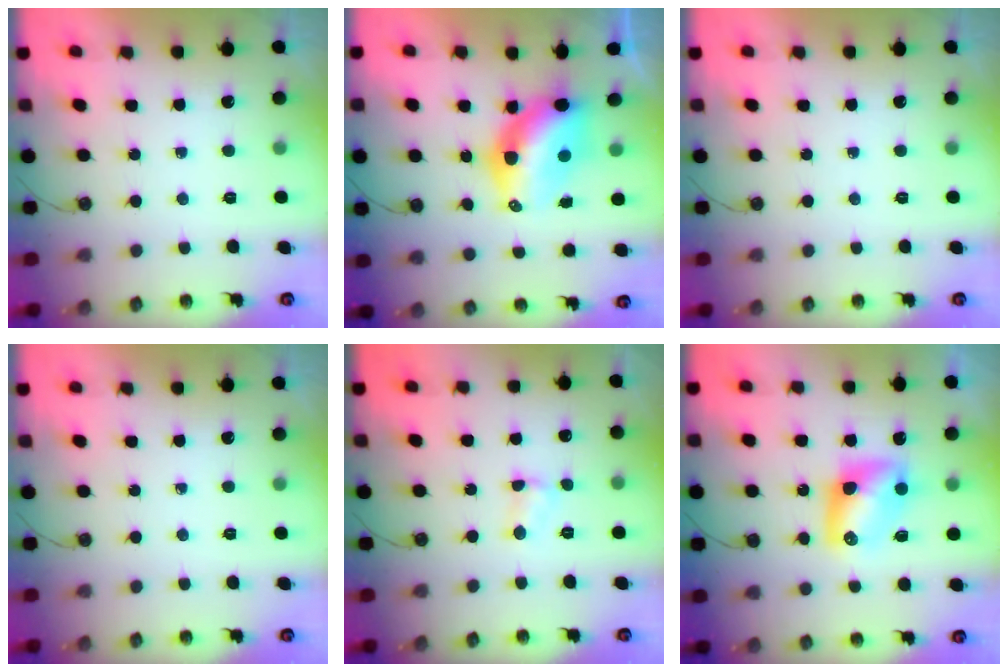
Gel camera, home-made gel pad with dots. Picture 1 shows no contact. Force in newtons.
{"total": 10.4, "press": 10.4, "slide": 0.9}
{"total": 0.0}
{"total": 0.0}
{"total": 4.0, "press": 4.0, "slide": 0.4}
{"total": 9.0, "press": 9.0, "slide": 0.2}